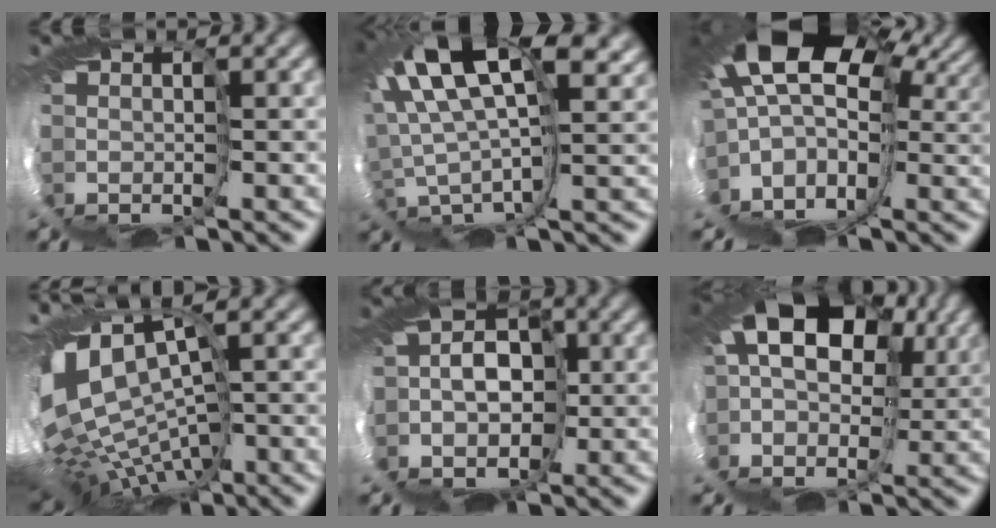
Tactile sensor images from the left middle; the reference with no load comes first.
{"total": 10.2, "force": [5.8, 2.2, 8.1], "torque": [-0.211, 0.013, 0.113]}
{"total": 11.1, "force": [1.2, 5.7, 9.5], "torque": [-0.179, 0.016, 0.031]}
{"total": 8.6, "force": [-2.1, 2.9, 7.9], "torque": [-0.167, 0.004, 0.003]}
{"total": 5.6, "force": [-0.6, 4.7, 2.9], "torque": [-0.077, 0.030, -0.041]}
{"total": 11.5, "force": [2.9, 7.9, 7.8], "torque": [-0.165, 0.047, 0.008]}